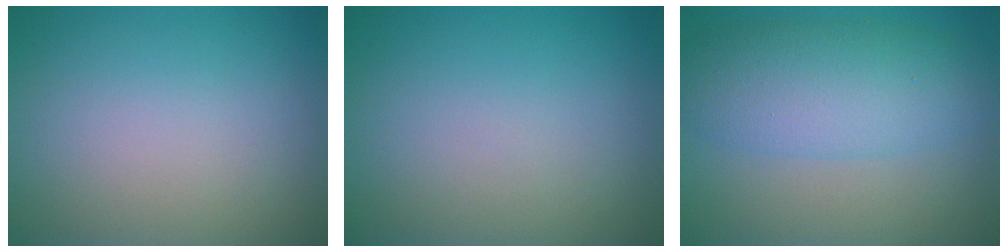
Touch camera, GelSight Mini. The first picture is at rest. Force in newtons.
{"total": 0.0}
{"total": 6.3, "press": 6.3, "slide": 0.0}